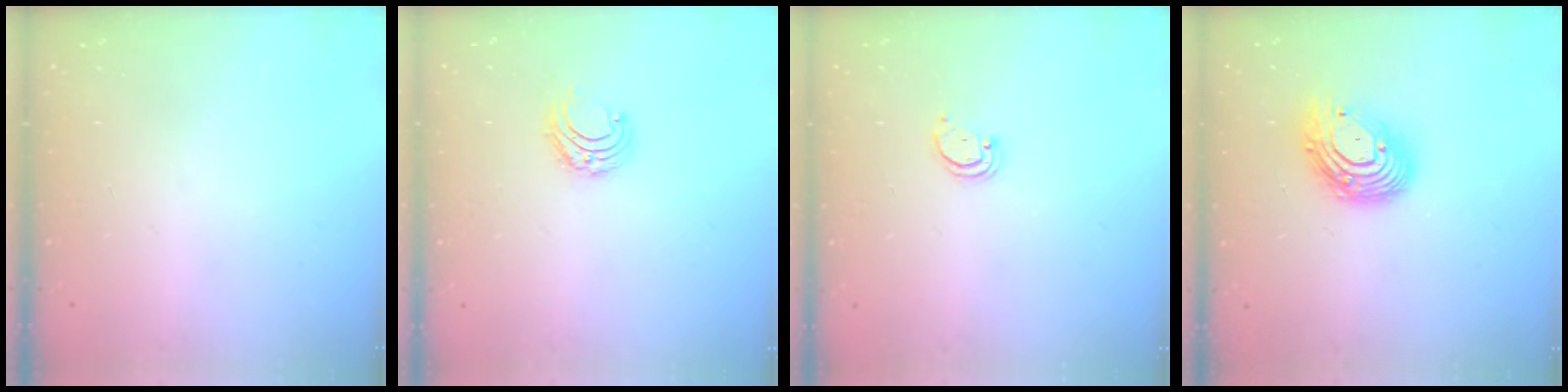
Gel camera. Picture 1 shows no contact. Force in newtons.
{"total": 6.3, "press": 6.3, "slide": 0.5}
{"total": 1.5, "press": 1.5, "slide": 0.1}
{"total": 13.1, "press": 13.1, "slide": 1.1}